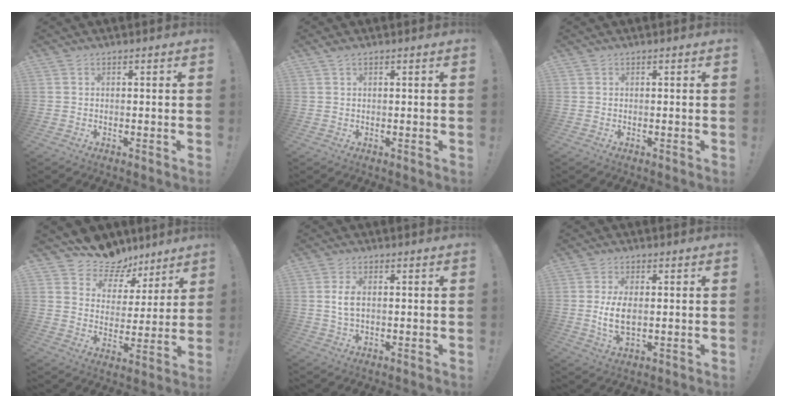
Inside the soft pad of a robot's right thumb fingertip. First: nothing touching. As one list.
[{"total": 1.0, "force": [0.8, 0.1, 0.7], "torque": [-0.017, 0.001, 0.014]}, {"total": 0.0}, {"total": 10.5, "force": [9.1, 4.9, 1.5], "torque": [-0.028, -0.082, 0.170]}, {"total": 3.9, "force": [0.4, 1.9, 3.4], "torque": [-0.058, -0.003, 0.004]}, {"total": 7.0, "force": [0.2, 3.5, 6.0], "torque": [-0.111, -0.013, -0.001]}]